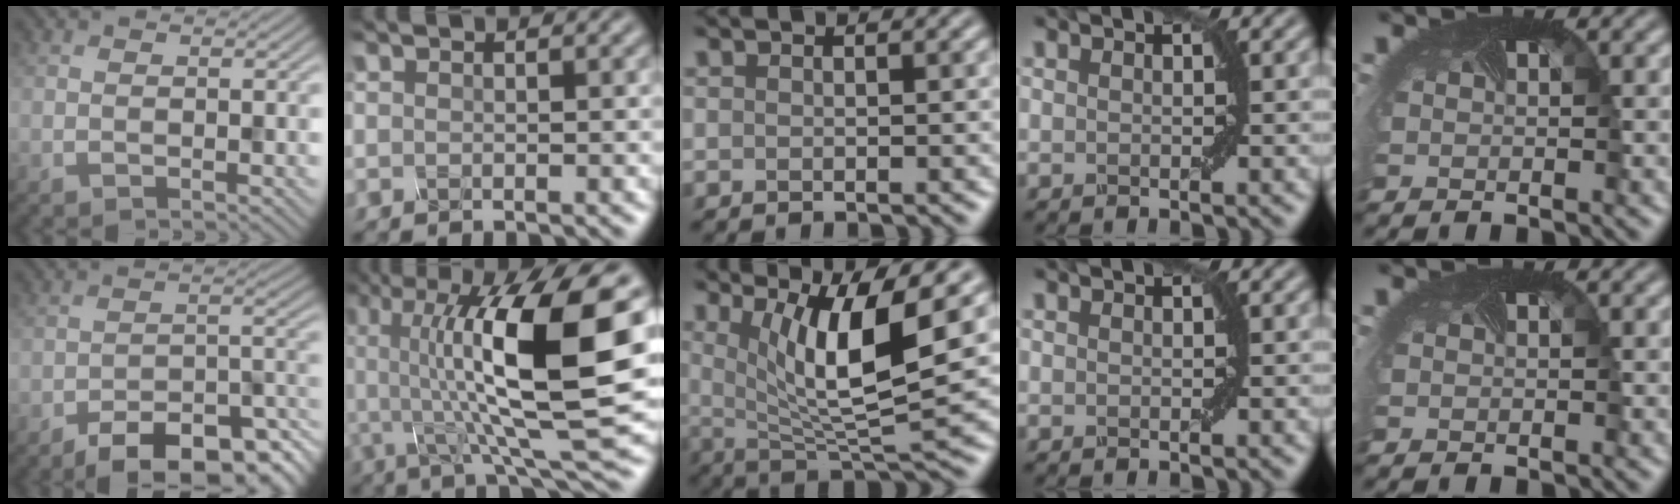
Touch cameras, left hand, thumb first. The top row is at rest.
{"thumb": {"total": 11.0, "force": [-7.8, 4.1, 6.7], "torque": [-0.086, 0.001, -0.124]}, "index": {"total": 14.2, "force": [1.9, 3.5, 13.6], "torque": [-0.228, 0.005, 0.033]}, "middle": {"total": 8.8, "force": [2.6, 2.1, 8.2], "torque": [-0.134, -0.015, 0.051]}}